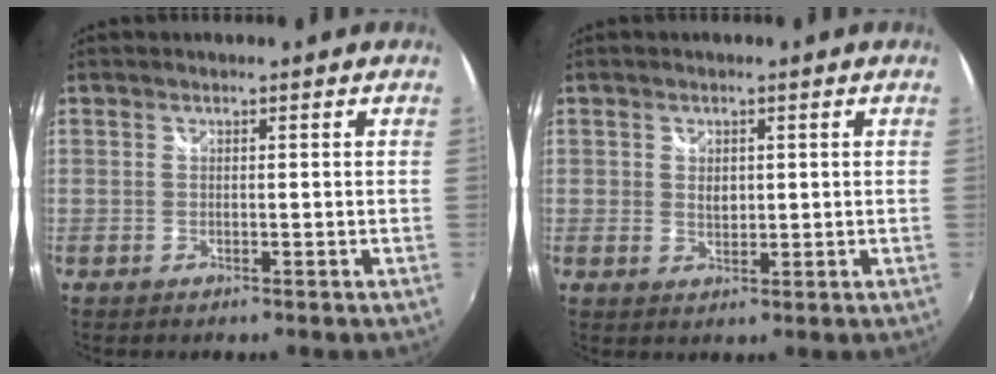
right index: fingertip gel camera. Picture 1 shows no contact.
{"total": 2.3, "force": [0.3, 1.8, 1.4], "torque": [-0.020, 0.000, 0.005]}